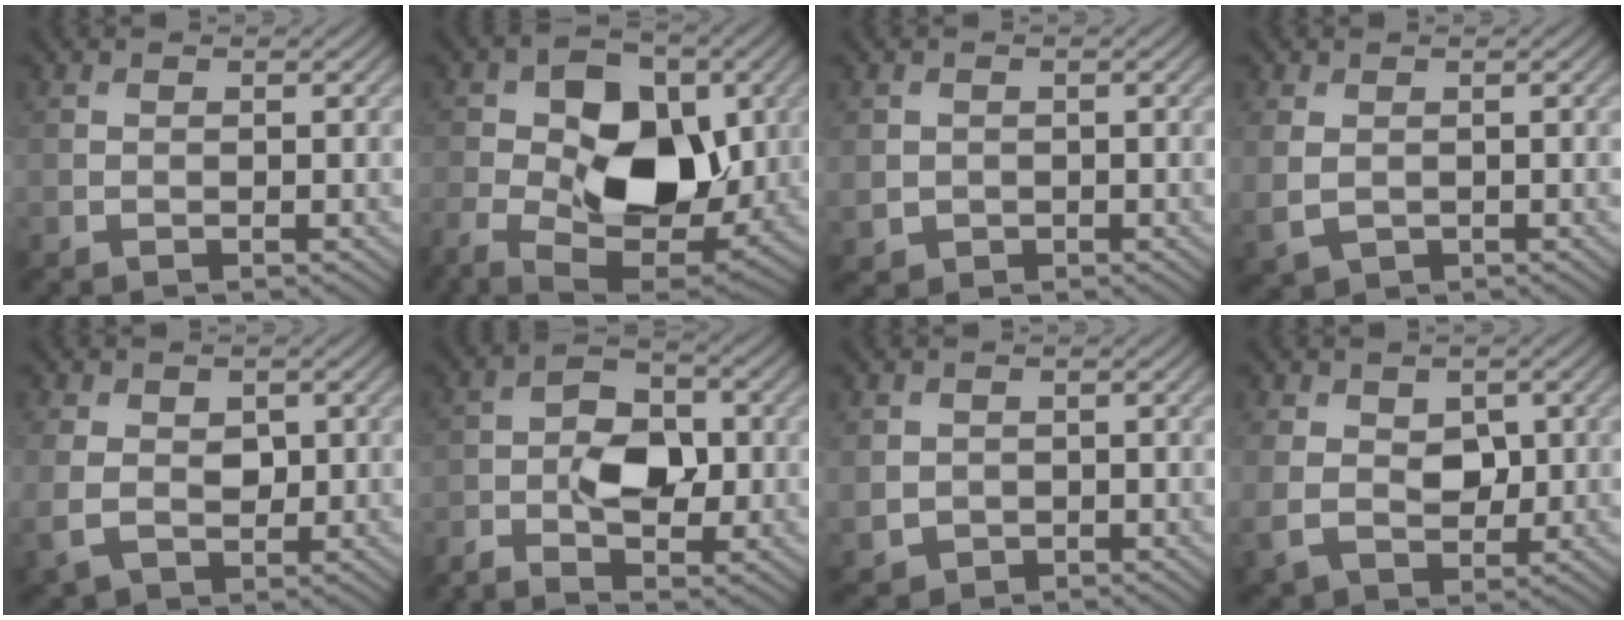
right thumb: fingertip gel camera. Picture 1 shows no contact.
{"total": 13.8, "force": [-1.5, 8.5, 10.8], "torque": [-0.187, -0.007, -0.027]}
{"total": 2.1, "force": [0.0, 2.1, 0.5], "torque": [-0.021, -0.010, 0.001]}
{"total": 3.4, "force": [0.0, 2.6, 2.2], "torque": [-0.069, -0.009, 0.003]}
{"total": 5.8, "force": [0.1, 4.4, 3.8], "torque": [-0.087, -0.011, 0.010]}
{"total": 6.5, "force": [-2.3, 3.4, 5.0], "torque": [-0.092, 0.008, -0.048]}
{"total": 2.9, "force": [0.1, 2.7, 1.0], "torque": [-0.038, -0.011, 0.003]}
{"total": 6.1, "force": [0.5, 4.7, 3.9], "torque": [-0.085, -0.010, 0.016]}